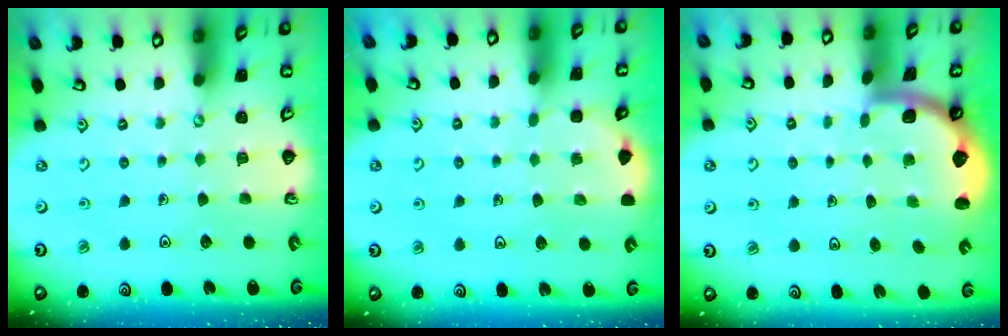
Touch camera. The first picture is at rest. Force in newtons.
{"total": 2.3, "press": 2.3, "slide": 0.2}
{"total": 1.6, "press": 1.6, "slide": 0.1}